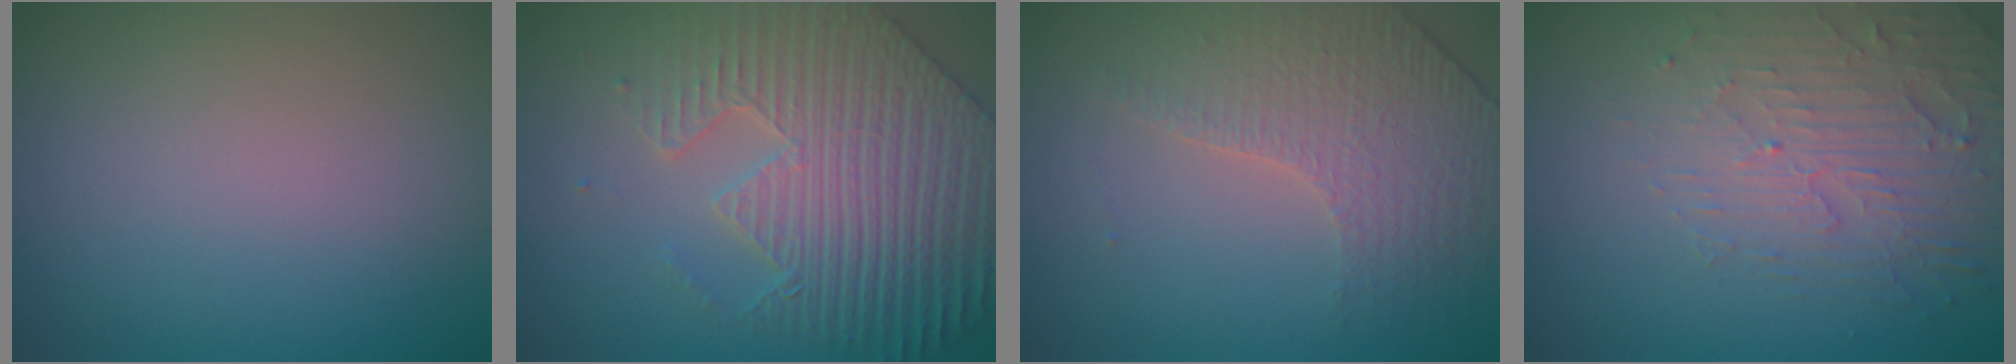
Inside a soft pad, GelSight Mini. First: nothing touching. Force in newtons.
{"total": 7.3, "press": 6.0, "slide": 4.1}
{"total": 4.4, "press": 3.1, "slide": 3.2}
{"total": 5.0, "press": 3.3, "slide": 3.7}